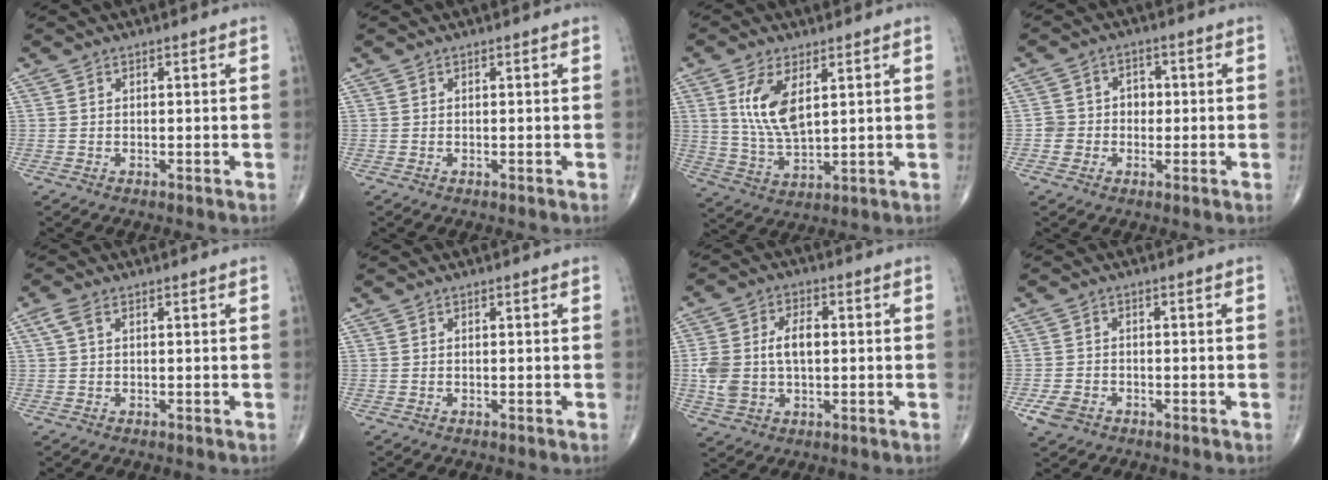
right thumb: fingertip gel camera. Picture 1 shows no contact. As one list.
[{"total": 0.0}, {"total": 10.0, "force": [3.4, 4.5, 8.2], "torque": [-0.160, -0.022, 0.074]}, {"total": 4.8, "force": [-0.6, 4.6, 1.5], "torque": [0.007, 0.019, -0.015]}, {"total": 2.1, "force": [0.7, 1.0, 1.7], "torque": [-0.048, 0.017, 0.018]}, {"total": 0.0}, {"total": 10.4, "force": [0.1, 6.5, 8.1], "torque": [-0.161, 0.020, 0.007]}, {"total": 3.7, "force": [-1.9, 2.7, 1.8], "torque": [-0.036, 0.006, -0.031]}]